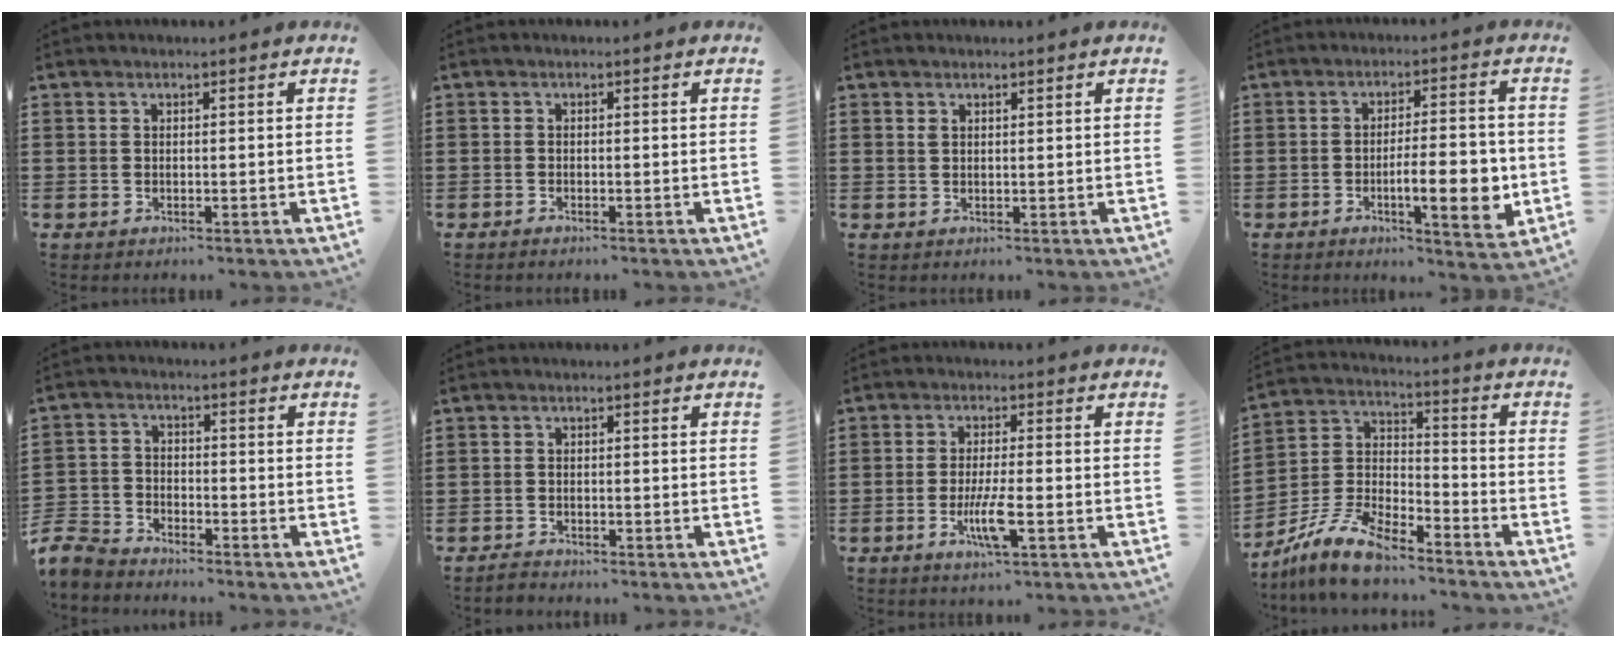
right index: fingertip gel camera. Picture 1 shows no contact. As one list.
[{"total": 0.6, "force": [-0.6, 0.1, 0.1], "torque": [-0.003, -0.001, -0.013]}, {"total": 0.9, "force": [0.6, 0.5, 0.4], "torque": [-0.011, 0.002, 0.011]}, {"total": 9.3, "force": [-2.0, 2.3, 8.8], "torque": [-0.117, -0.007, -0.035]}, {"total": 5.1, "force": [-4.9, 1.1, 0.5], "torque": [-0.045, -0.005, -0.109]}, {"total": 1.1, "force": [-1.1, 0.3, 0.0], "torque": [-0.004, 0.002, -0.024]}, {"total": 5.7, "force": [-2.1, 0.9, 5.2], "torque": [-0.106, -0.012, -0.041]}, {"total": 9.5, "force": [-8.2, 2.4, 4.2], "torque": [-0.107, 0.008, -0.167]}]